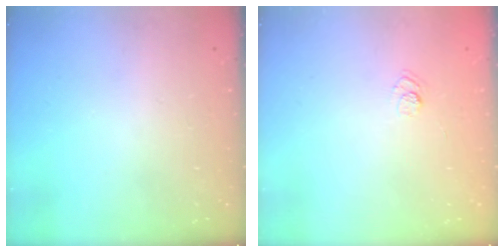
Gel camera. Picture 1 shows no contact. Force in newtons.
{"total": 3.1, "press": 2.8, "slide": 1.3}